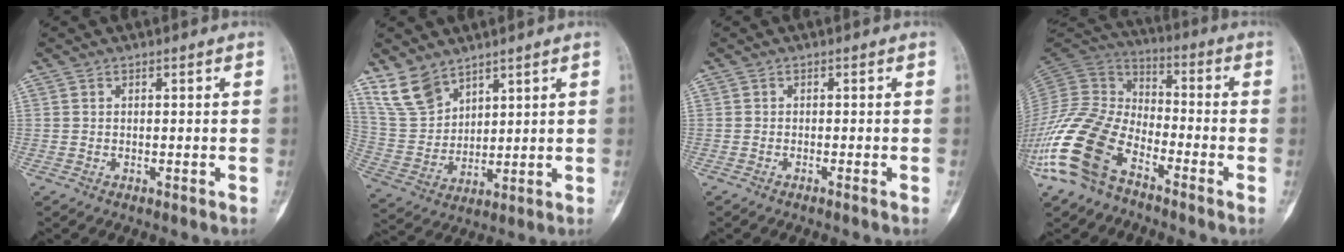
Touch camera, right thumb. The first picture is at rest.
{"total": 9.0, "force": [6.9, 4.9, 3.2], "torque": [-0.058, -0.031, 0.157]}
{"total": 0.8, "force": [-0.5, -0.3, 0.6], "torque": [-0.010, 0.005, -0.009]}
{"total": 17.7, "force": [-9.8, 9.6, 11.2], "torque": [-0.233, 0.060, -0.202]}